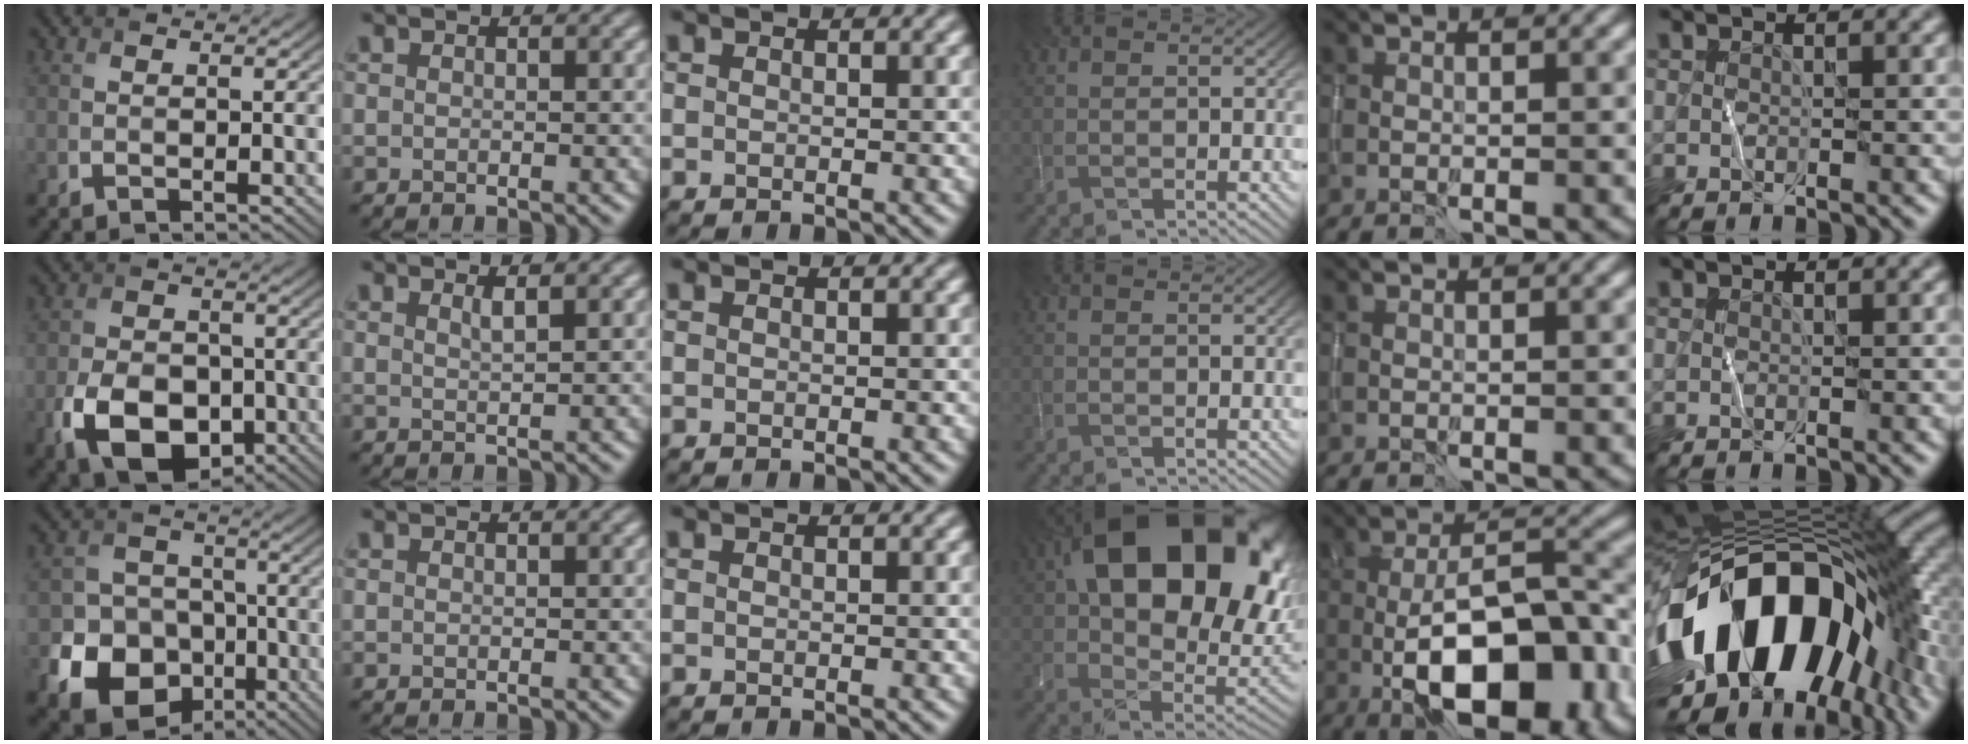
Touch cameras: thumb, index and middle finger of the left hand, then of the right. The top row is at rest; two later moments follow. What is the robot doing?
{"motion": "wipe", "object": "whiteboard"}